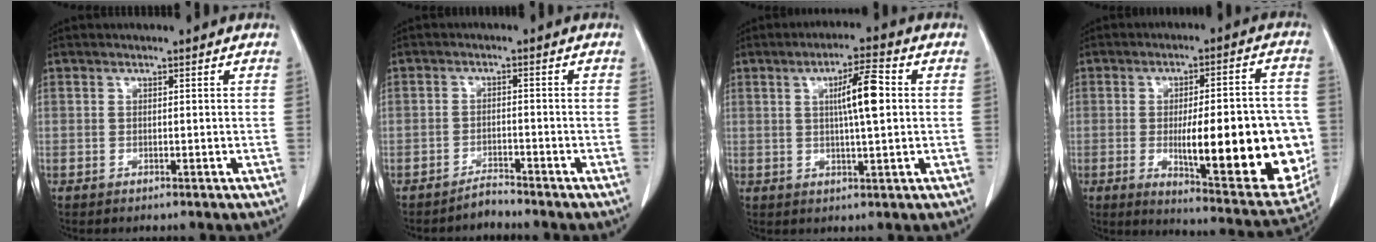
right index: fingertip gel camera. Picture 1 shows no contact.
{"total": 2.0, "force": [-2.0, 0.1, -0.2], "torque": [0.009, -0.006, -0.033]}
{"total": 7.1, "force": [1.1, 0.5, 7.0], "torque": [-0.116, 0.006, 0.017]}
{"total": 22.0, "force": [-3.4, 5.2, 21.1], "torque": [-0.231, 0.004, -0.024]}